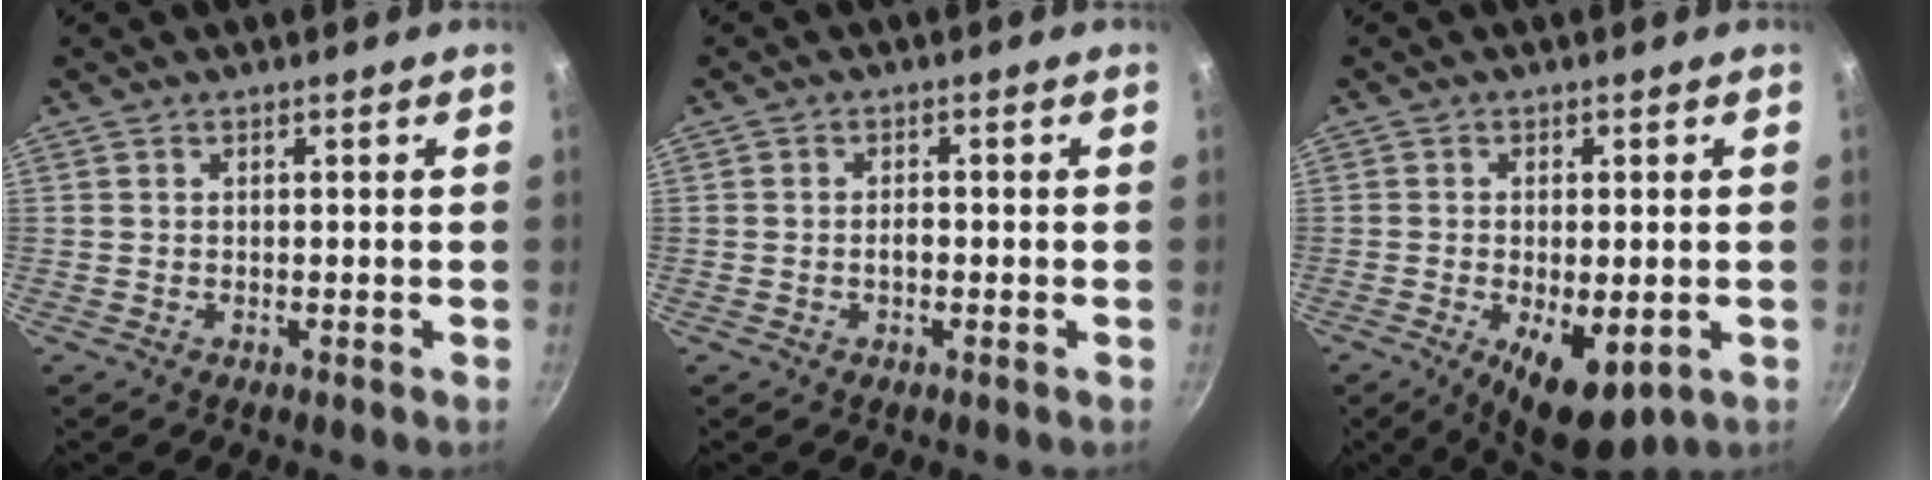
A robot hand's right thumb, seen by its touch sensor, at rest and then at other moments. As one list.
[{"total": 1.5, "force": [-0.5, 0.9, 1.1], "torque": [-0.015, 0.009, -0.008]}, {"total": 9.5, "force": [-2.8, 4.2, 8.1], "torque": [-0.118, -0.003, -0.031]}]